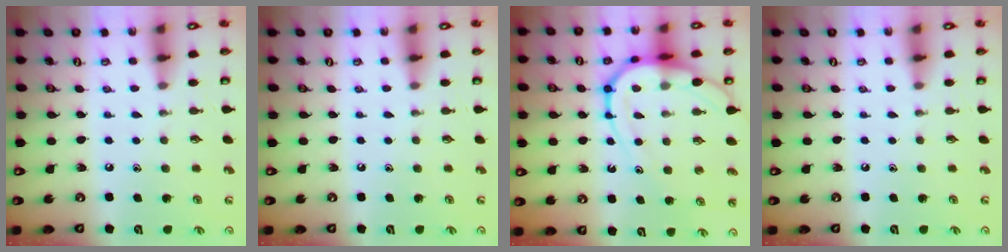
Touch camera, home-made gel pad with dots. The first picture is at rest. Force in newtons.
{"total": 0.0}
{"total": 13.8, "press": 13.7, "slide": 1.3}
{"total": 0.0}